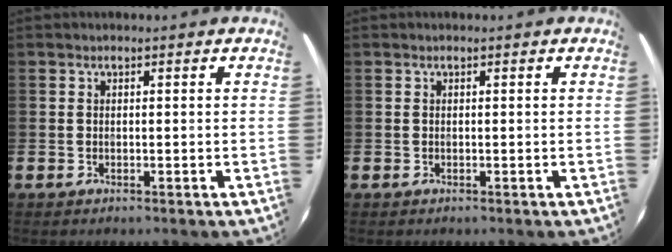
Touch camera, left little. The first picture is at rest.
{"total": 0.0}